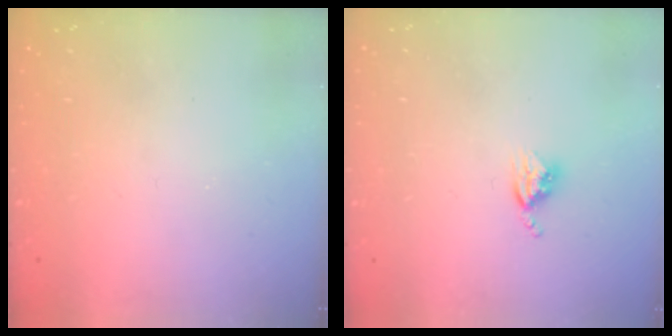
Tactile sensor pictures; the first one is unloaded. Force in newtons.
{"total": 3.8, "press": 3.8, "slide": 0.5}